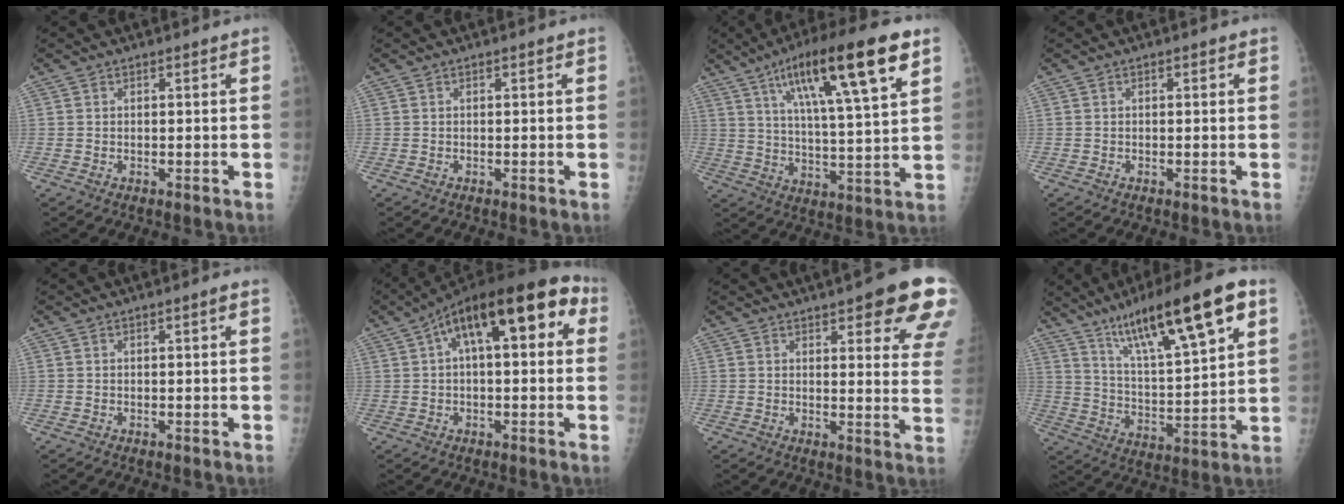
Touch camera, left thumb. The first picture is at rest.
{"total": 0.5, "force": [0.1, 0.2, 0.5], "torque": [-0.007, 0.001, 0.001]}
{"total": 20.4, "force": [10.1, 3.8, 17.3], "torque": [-0.269, -0.014, 0.164]}
{"total": 0.8, "force": [0.2, 0.4, 0.7], "torque": [-0.007, 0.003, 0.001]}
{"total": 1.1, "force": [0.1, 0.1, 1.0], "torque": [-0.021, 0.002, 0.001]}
{"total": 19.6, "force": [5.9, 8.2, 16.8], "torque": [-0.233, 0.048, 0.081]}
{"total": 16.6, "force": [9.4, 4.5, 12.9], "torque": [-0.127, -0.036, 0.102]}
{"total": 21.8, "force": [11.7, 4.7, 17.8], "torque": [-0.271, -0.026, 0.202]}